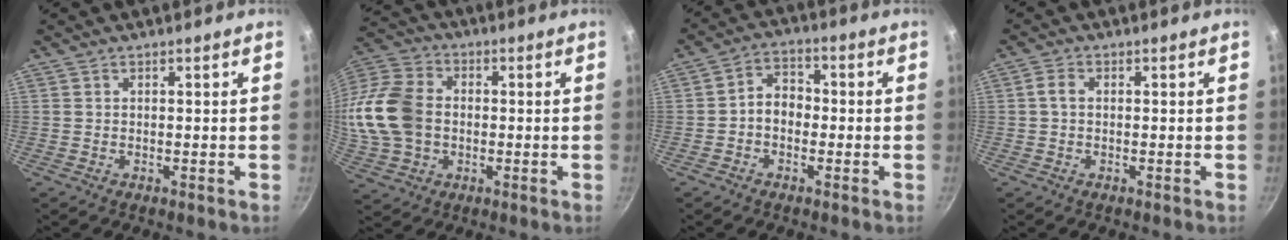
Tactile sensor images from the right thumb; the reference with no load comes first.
{"total": 18.6, "force": [-0.5, 14.1, 12.2], "torque": [-0.264, 0.027, -0.013]}
{"total": 5.3, "force": [-1.1, 4.1, 3.3], "torque": [-0.031, 0.023, -0.030]}
{"total": 2.0, "force": [0.0, 1.4, 1.4], "torque": [-0.028, 0.008, -0.002]}